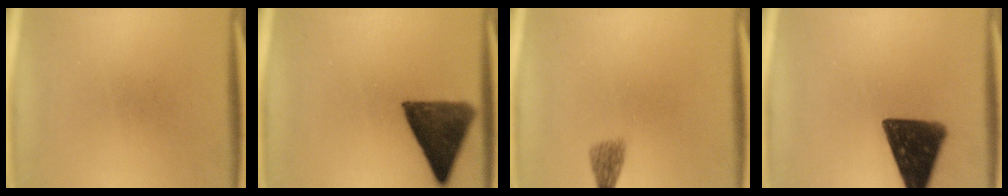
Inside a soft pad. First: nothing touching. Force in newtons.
{"total": 11.6}
{"total": 2.4}
{"total": 13.9}